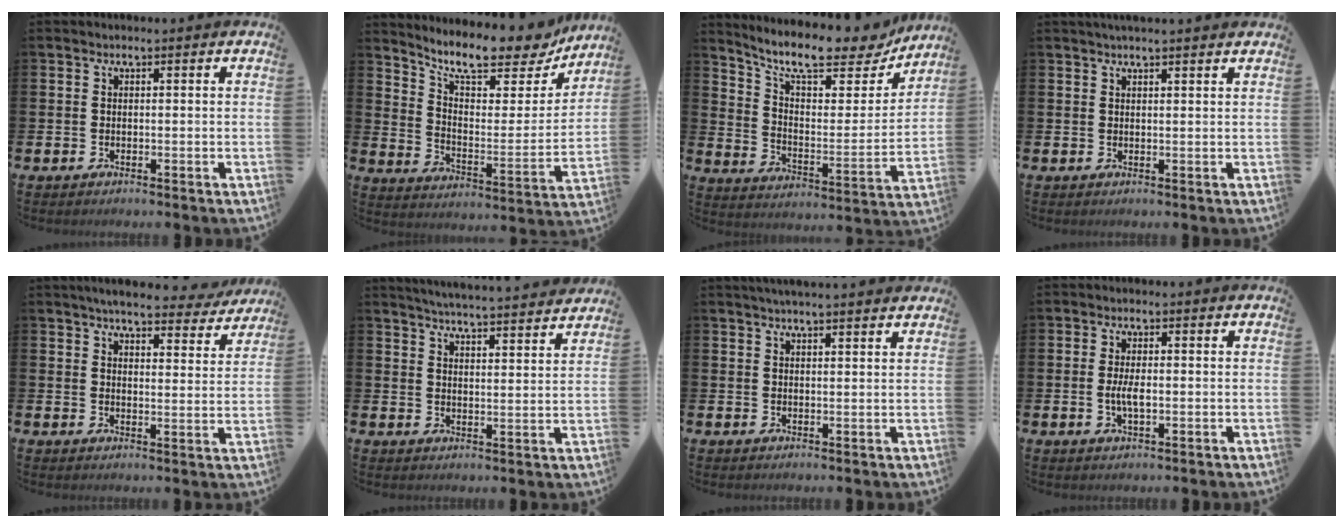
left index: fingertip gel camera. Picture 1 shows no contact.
{"total": 10.5, "force": [9.4, 2.2, 4.0], "torque": [-0.098, -0.066, 0.163]}
{"total": 11.2, "force": [9.9, 2.5, 4.6], "torque": [-0.115, -0.068, 0.167]}
{"total": 1.6, "force": [1.5, -0.1, 0.4], "torque": [-0.009, -0.002, 0.027]}
{"total": 5.4, "force": [5.0, 0.9, 1.8], "torque": [-0.043, -0.025, 0.085]}
{"total": 5.3, "force": [5.2, -0.3, 0.6], "torque": [-0.027, -0.039, 0.092]}
{"total": 2.9, "force": [2.8, -0.3, 0.6], "torque": [-0.017, -0.009, 0.052]}
{"total": 3.2, "force": [-0.3, 1.3, 2.9], "torque": [-0.052, -0.005, -0.010]}